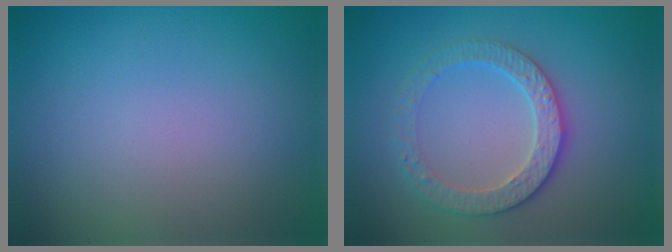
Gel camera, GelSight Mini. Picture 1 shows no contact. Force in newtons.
{"total": 3.4, "press": 3.2, "slide": 0.8}